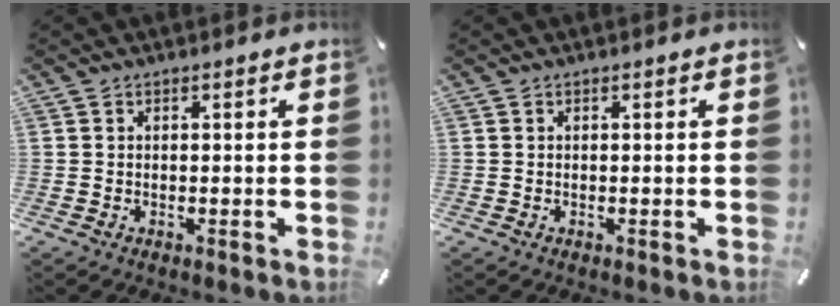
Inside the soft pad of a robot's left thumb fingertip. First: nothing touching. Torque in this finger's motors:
{"motor_torque": [0.00, 0.00, 0.00, 0.00, 0.00]}